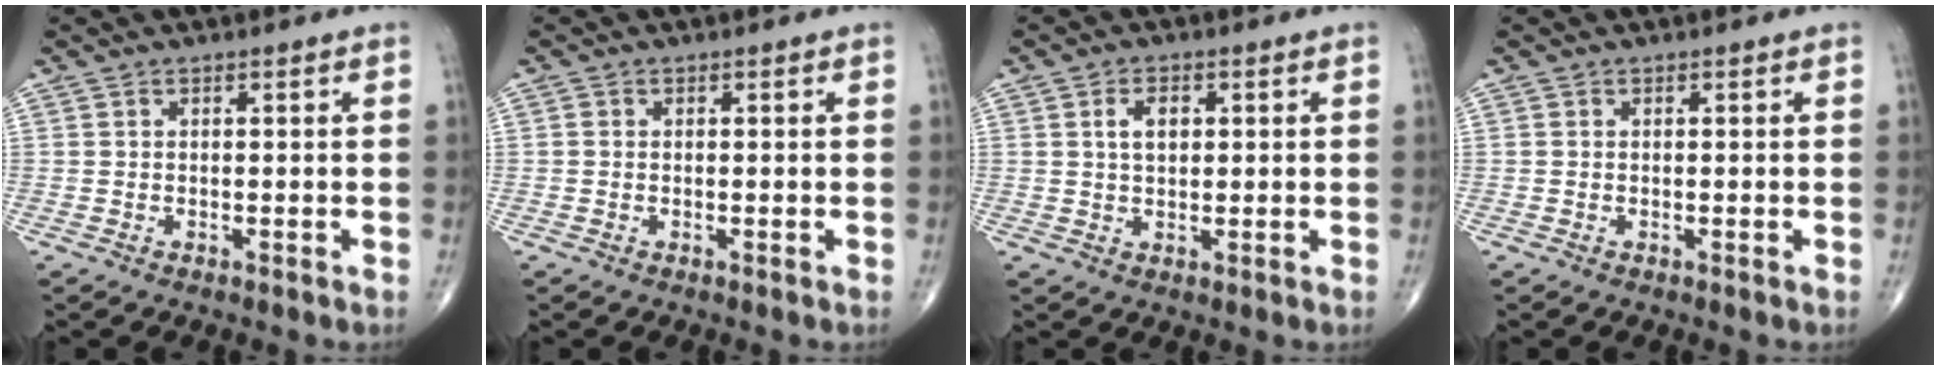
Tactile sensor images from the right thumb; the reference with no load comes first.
{"total": 0.6, "force": [0.0, 0.5, 0.2], "torque": [-0.002, 0.001, -0.002]}
{"total": 4.0, "force": [1.1, 2.5, 3.0], "torque": [-0.045, 0.000, 0.020]}
{"total": 0.0}